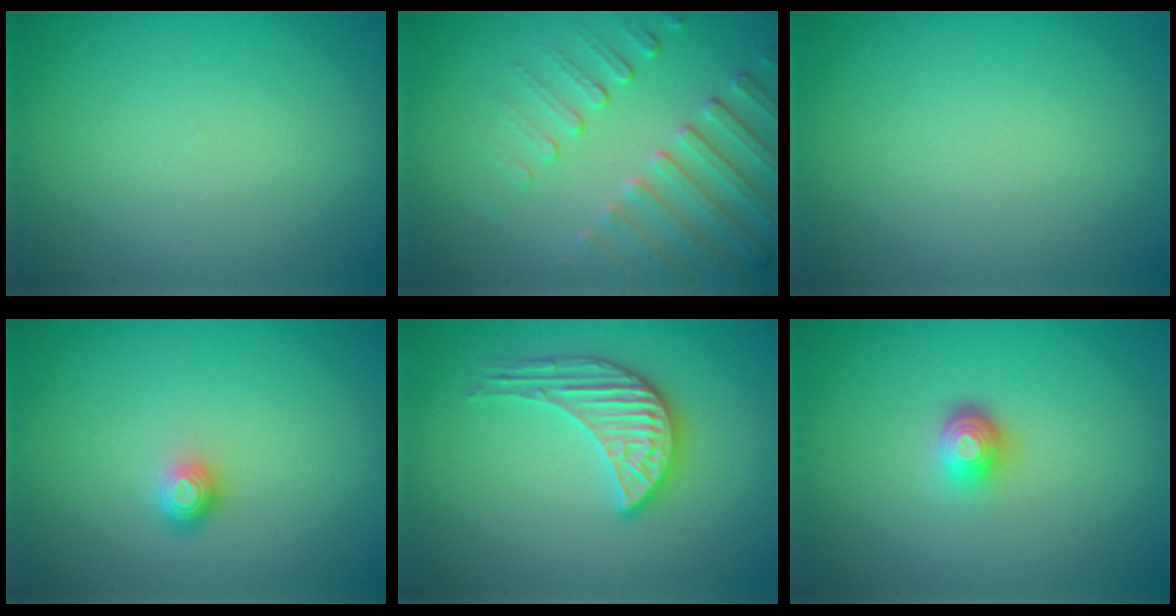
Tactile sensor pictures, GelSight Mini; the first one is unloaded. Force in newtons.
{"total": 4.7, "press": 3.7, "slide": 3.0}
{"total": 0.0}
{"total": 1.2, "press": 1.0, "slide": 0.7}
{"total": 3.7, "press": 3.4, "slide": 1.5}
{"total": 1.9, "press": 1.4, "slide": 1.3}